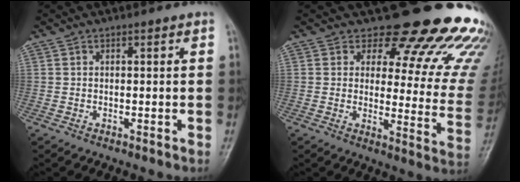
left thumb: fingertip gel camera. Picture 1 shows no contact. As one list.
[{"total": 20.8, "force": [17.2, 8.0, 8.4], "torque": [-0.048, -0.128, 0.186]}]